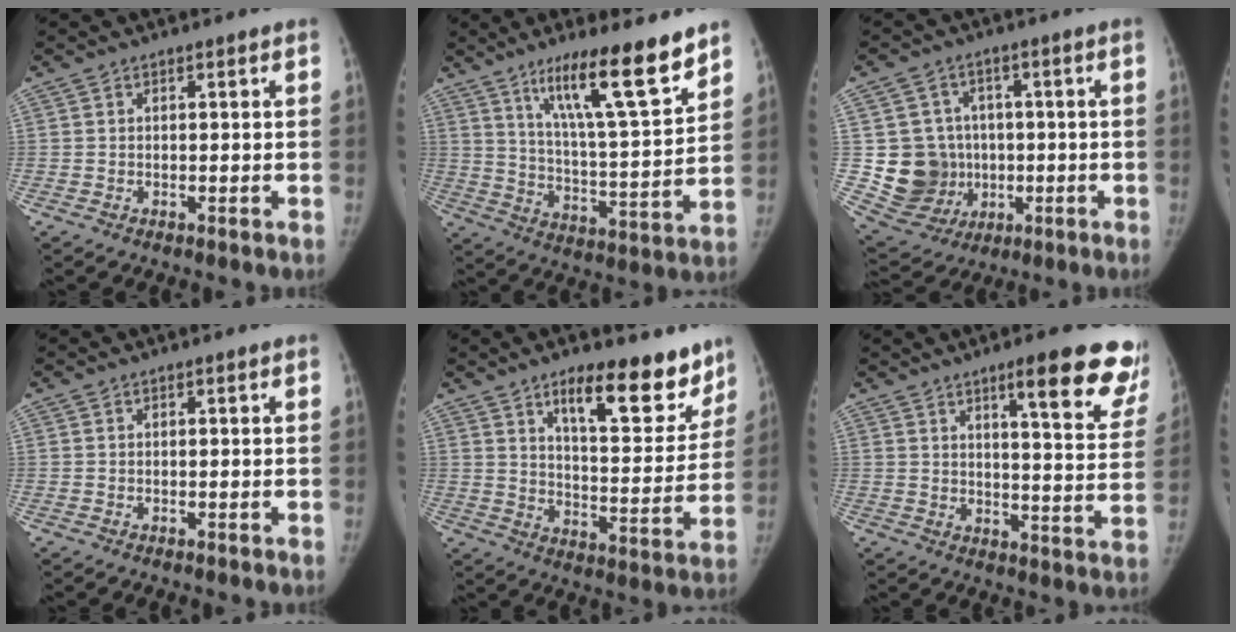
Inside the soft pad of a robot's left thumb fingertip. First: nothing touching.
{"total": 17.3, "force": [11.7, 2.5, 12.5], "torque": [-0.182, -0.074, 0.199]}
{"total": 12.4, "force": [-0.2, 11.8, 4.0], "torque": [-0.044, 0.007, 0.021]}
{"total": 0.0}
{"total": 17.5, "force": [11.9, 6.6, 11.0], "torque": [-0.091, -0.079, 0.178]}
{"total": 17.4, "force": [11.2, 3.6, 12.9], "torque": [-0.125, -0.055, 0.139]}